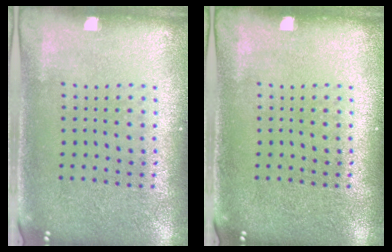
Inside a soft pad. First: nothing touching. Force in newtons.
{"total": 0.0}